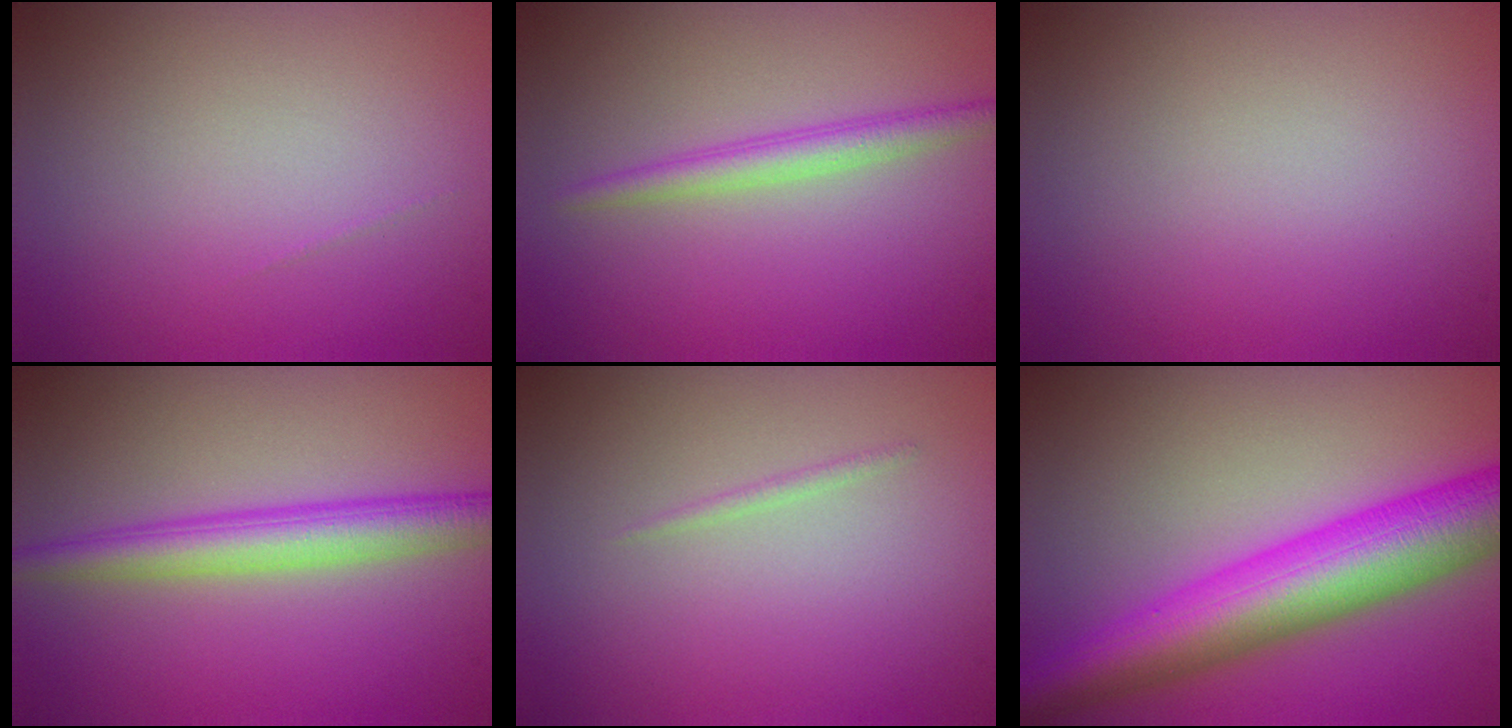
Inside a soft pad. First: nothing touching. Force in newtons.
{"total": 2.3, "press": 2.3, "slide": 0.1}
{"total": 0.0}
{"total": 4.4, "press": 4.4, "slide": 0.1}
{"total": 0.5, "press": 0.5, "slide": 0.0}
{"total": 10.6, "press": 10.6, "slide": 0.1}